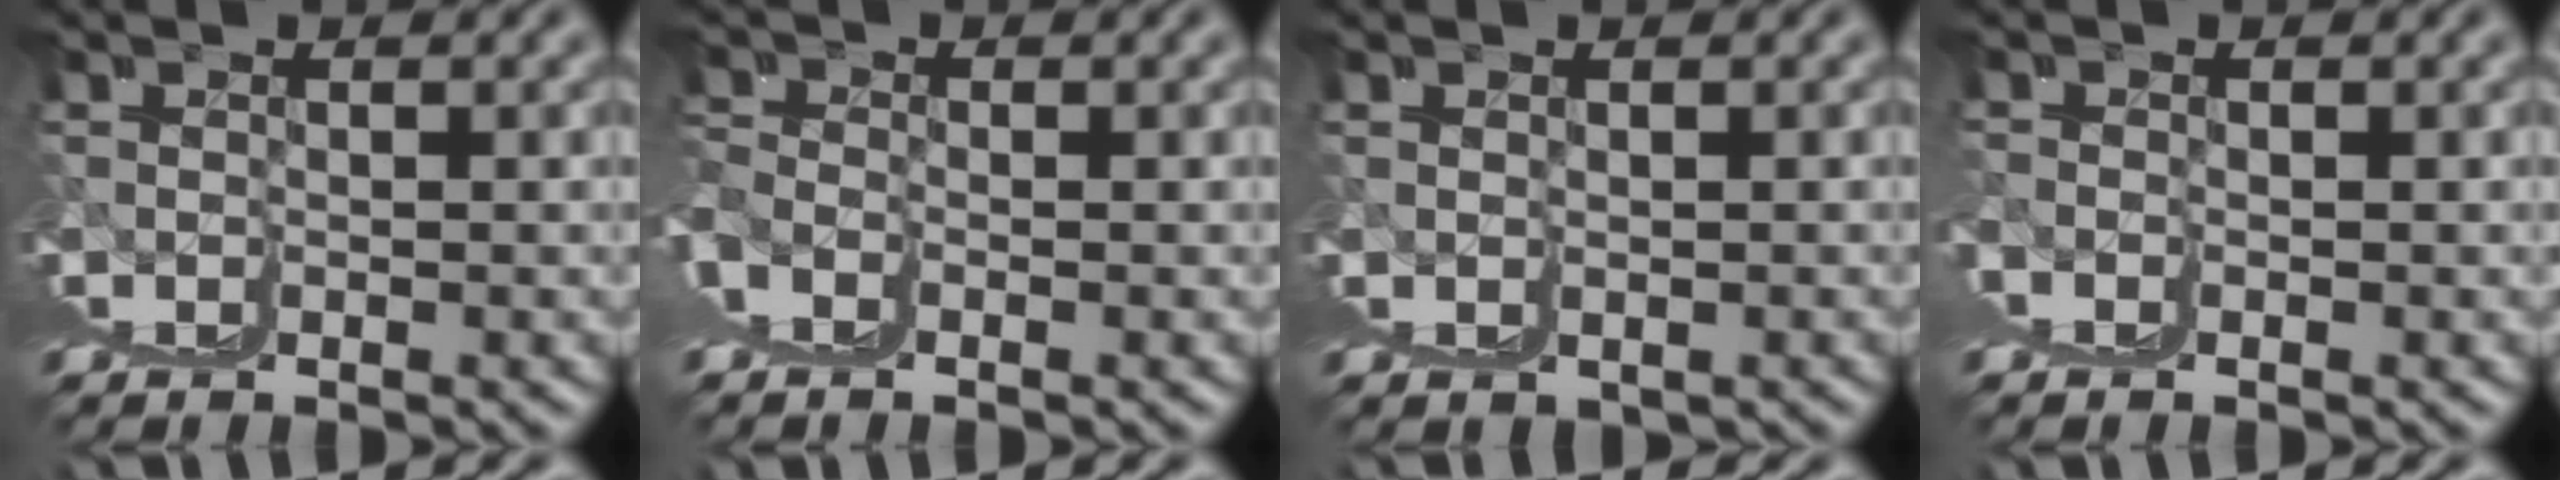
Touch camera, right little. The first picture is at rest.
{"total": 3.2, "force": [3.0, 0.4, 1.1], "torque": [-0.015, 0.014, 0.043]}
{"total": 0.6, "force": [-0.3, 0.5, -0.1], "torque": [0.005, -0.006, -0.003]}
{"total": 1.3, "force": [1.3, -0.1, -0.1], "torque": [0.005, 0.011, 0.018]}